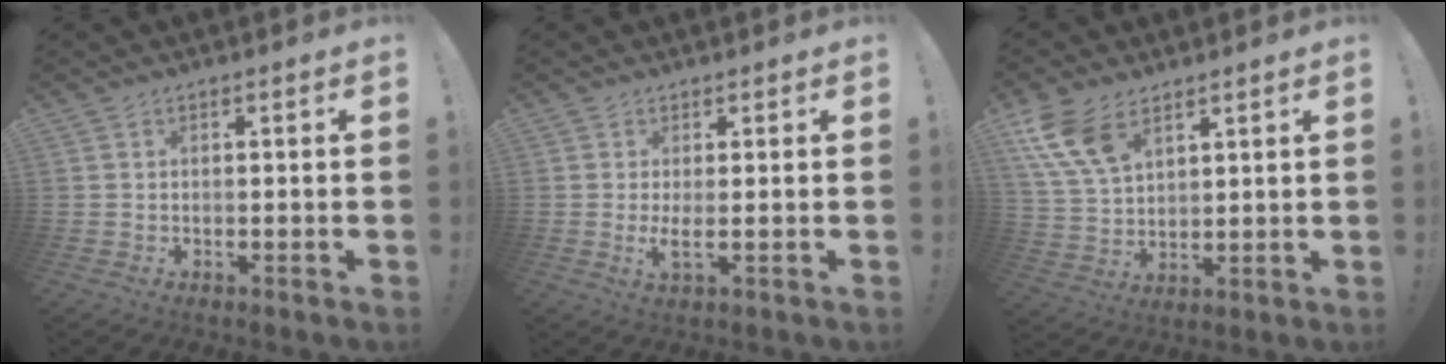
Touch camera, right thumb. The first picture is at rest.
{"total": 3.4, "force": [0.7, 0.1, 3.3], "torque": [-0.049, -0.019, 0.013]}
{"total": 11.9, "force": [6.9, 6.5, 7.2], "torque": [-0.157, -0.023, 0.136]}